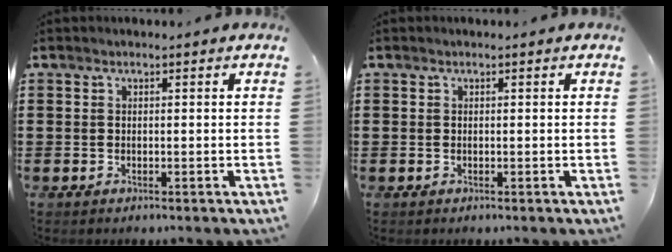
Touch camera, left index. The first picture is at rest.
{"total": 0.0}